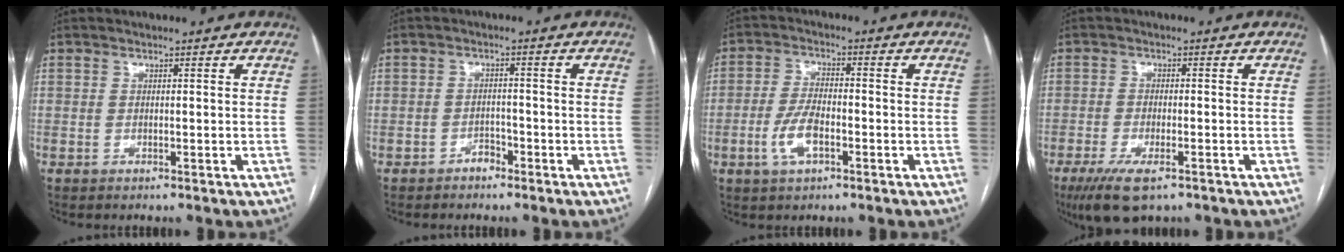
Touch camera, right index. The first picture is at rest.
{"total": 2.0, "force": [-1.5, 1.2, 0.6], "torque": [-0.003, 0.007, -0.028]}
{"total": 5.9, "force": [-2.3, 2.4, 4.9], "torque": [-0.105, 0.004, -0.043]}
{"total": 7.7, "force": [-4.9, 2.3, 5.4], "torque": [-0.098, -0.017, -0.082]}